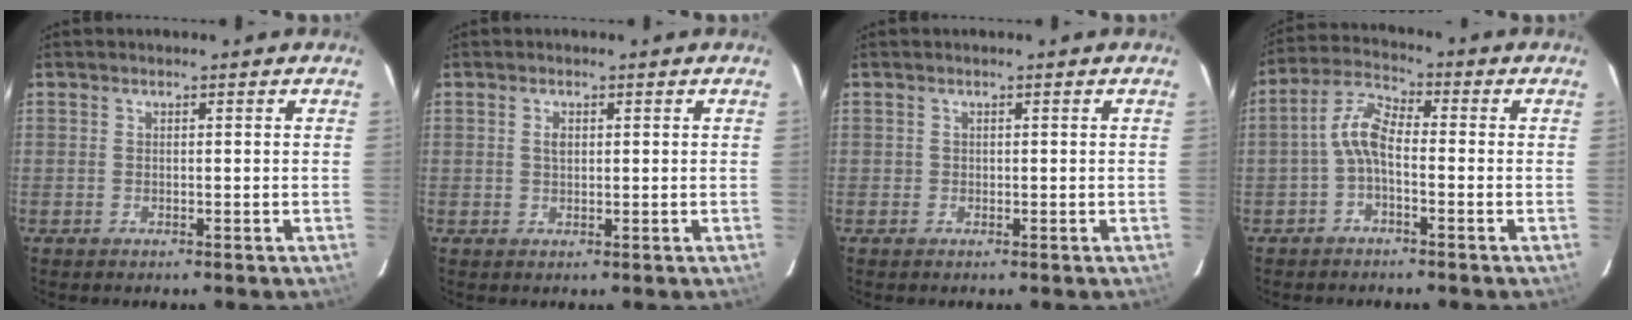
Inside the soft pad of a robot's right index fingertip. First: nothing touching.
{"total": 1.5, "force": [0.4, 1.0, 1.1], "torque": [-0.020, 0.005, 0.006]}
{"total": 0.7, "force": [-0.1, 0.7, 0.0], "torque": [0.004, -0.002, -0.002]}
{"total": 5.7, "force": [-1.7, 2.4, 4.9], "torque": [-0.111, 0.021, -0.039]}